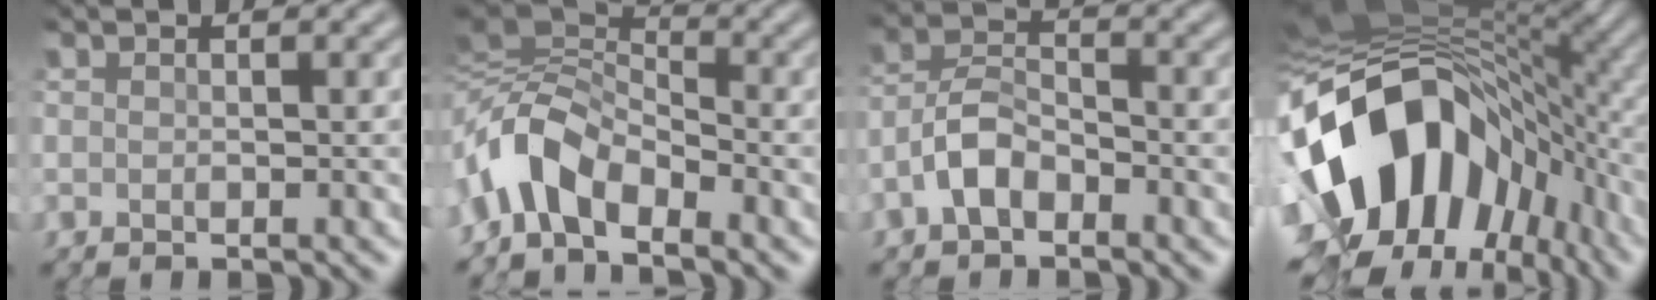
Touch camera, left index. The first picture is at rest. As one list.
[{"total": 5.5, "force": [-2.2, 2.8, 4.1], "torque": [-0.086, 0.010, -0.055]}, {"total": 3.4, "force": [-2.0, 1.6, 2.1], "torque": [-0.042, 0.014, -0.047]}, {"total": 18.0, "force": [-2.8, 12.1, 13.0], "torque": [-0.238, -0.013, -0.042]}]